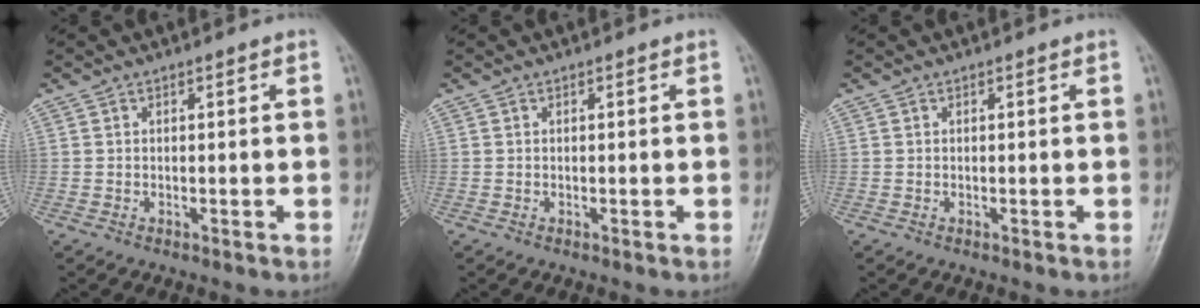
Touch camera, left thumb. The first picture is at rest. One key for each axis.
{"total": 0.0}
{"total": 0.0}